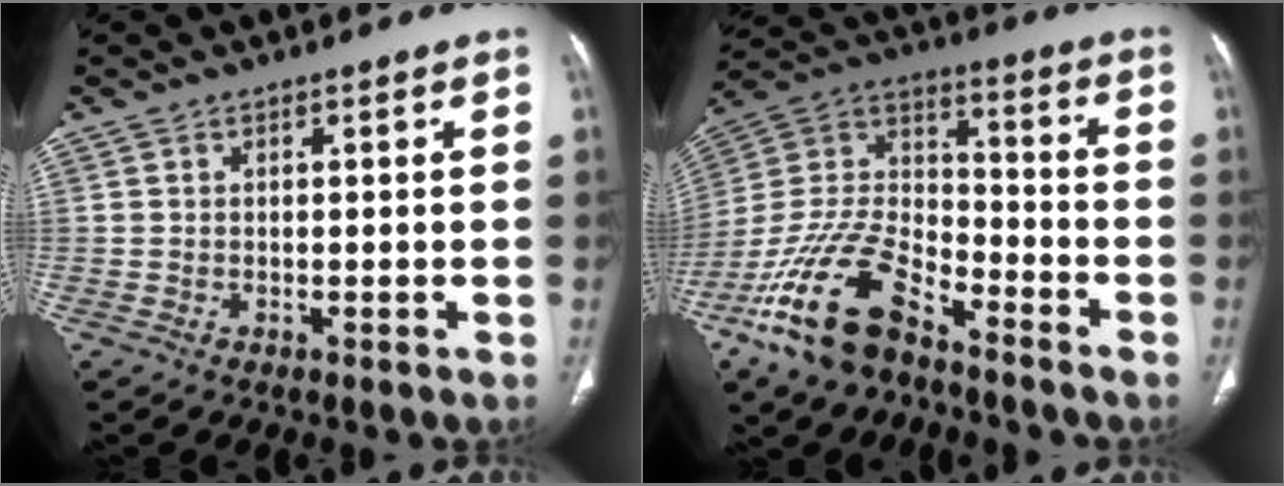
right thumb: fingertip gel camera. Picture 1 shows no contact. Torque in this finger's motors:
{"motor_torque": [3.20, 1.50, 1.55, -1.22, 0.57]}